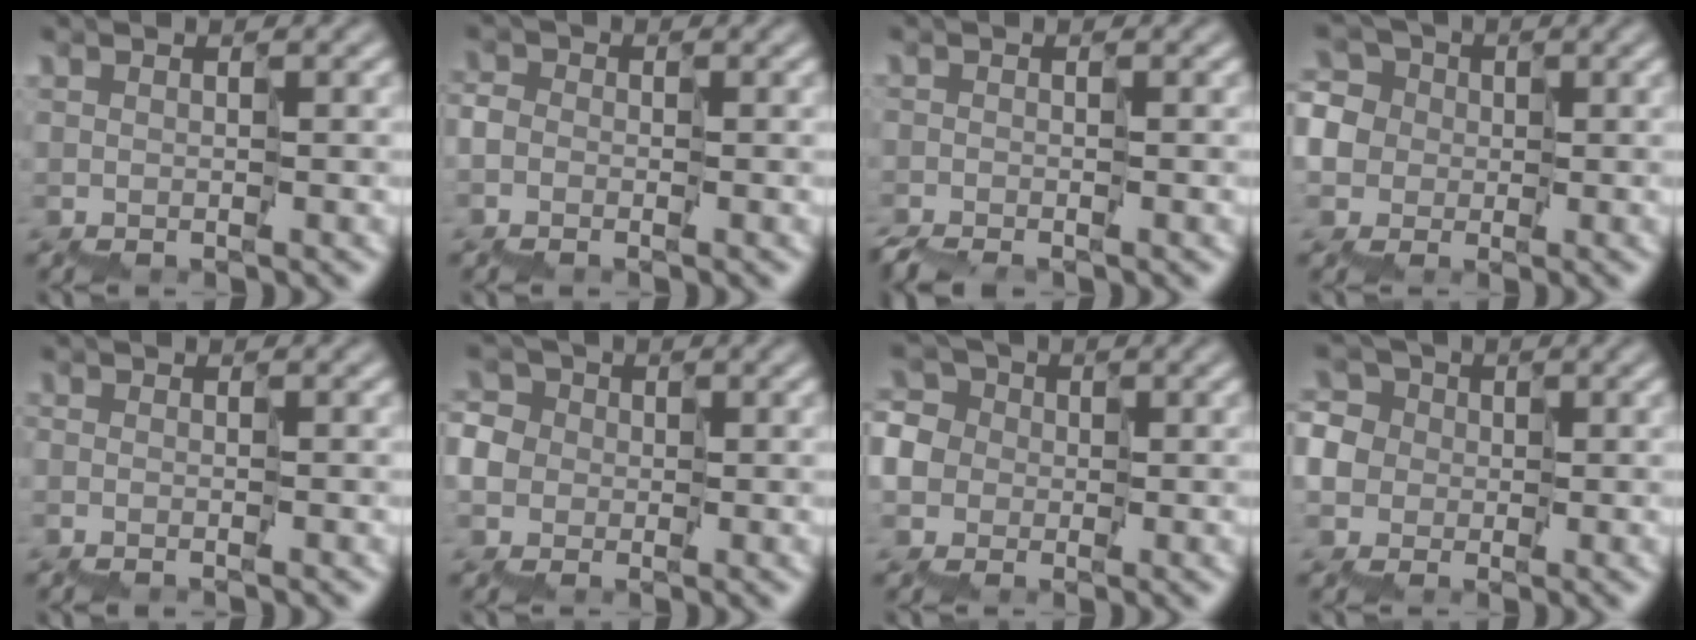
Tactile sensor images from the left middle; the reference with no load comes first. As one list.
[{"total": 2.0, "force": [-1.3, 1.4, 0.5], "torque": [-0.002, 0.004, -0.034]}, {"total": 2.6, "force": [-2.3, 0.4, 1.1], "torque": [-0.021, -0.006, -0.048]}, {"total": 9.1, "force": [2.8, 7.8, 3.8], "torque": [-0.077, 0.040, 0.001]}, {"total": 1.0, "force": [-1.0, 0.2, 0.2], "torque": [0.009, 0.000, -0.023]}, {"total": 5.5, "force": [0.5, 5.1, 2.1], "torque": [-0.033, 0.028, -0.028]}, {"total": 6.9, "force": [0.4, 6.3, 2.8], "torque": [-0.055, 0.030, -0.036]}, {"total": 7.5, "force": [1.7, 6.6, 3.1], "torque": [-0.064, 0.037, -0.020]}]